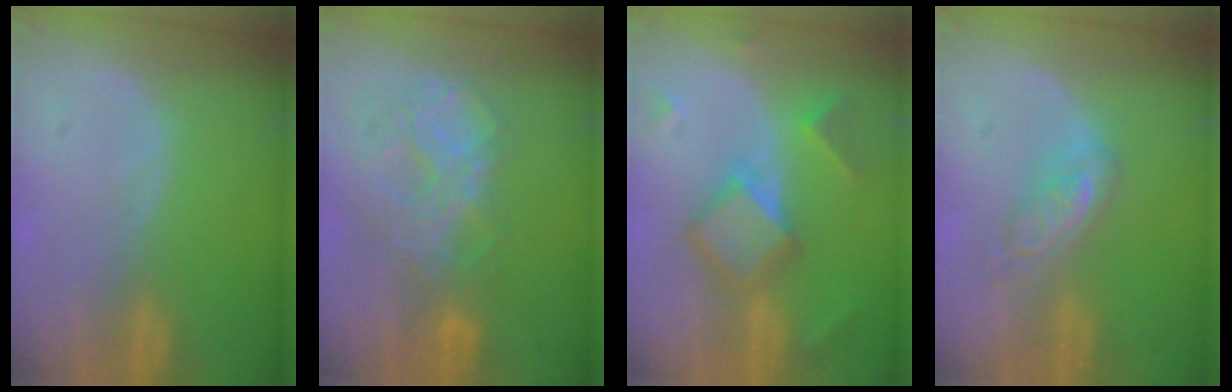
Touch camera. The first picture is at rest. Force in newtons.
{"total": 8.7, "press": 7.5, "slide": 4.3}
{"total": 7.9, "press": 7.9, "slide": 0.6}
{"total": 5.2, "press": 4.6, "slide": 2.4}